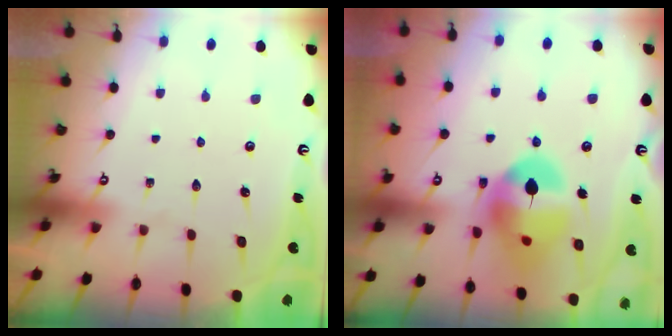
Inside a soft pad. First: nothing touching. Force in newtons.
{"total": 15.8, "press": 15.7, "slide": 1.7}